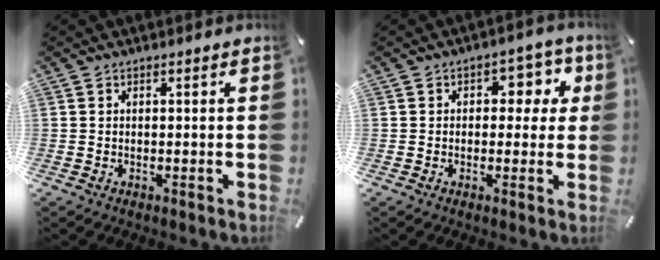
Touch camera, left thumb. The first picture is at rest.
{"total": 6.5, "force": [1.3, 4.6, 4.4], "torque": [-0.045, 0.000, 0.013]}